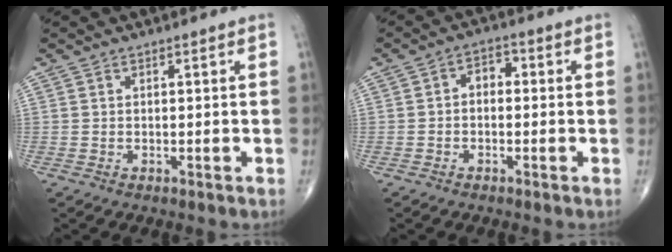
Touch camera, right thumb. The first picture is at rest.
{"total": 3.5, "force": [-0.2, 2.4, 2.5], "torque": [-0.024, 0.018, -0.016]}